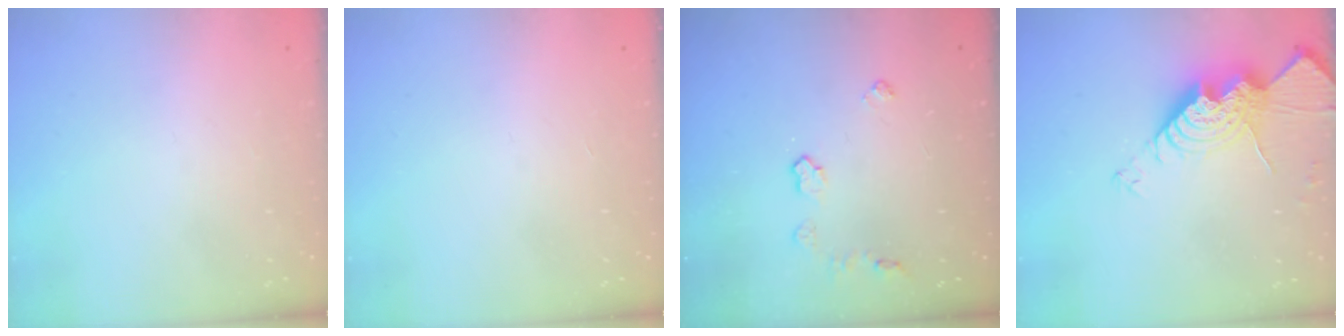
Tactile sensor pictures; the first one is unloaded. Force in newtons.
{"total": 0.0}
{"total": 5.4, "press": 5.3, "slide": 0.7}
{"total": 14.6, "press": 14.5, "slide": 1.2}